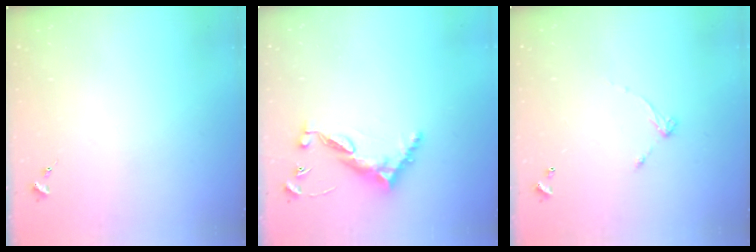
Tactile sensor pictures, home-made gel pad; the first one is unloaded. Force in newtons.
{"total": 9.8, "press": 9.7, "slide": 1.0}
{"total": 5.4, "press": 5.4, "slide": 0.3}